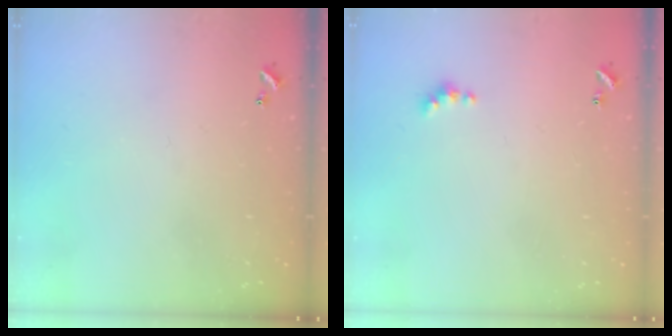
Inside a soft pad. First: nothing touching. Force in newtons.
{"total": 2.0, "press": 2.0, "slide": 0.5}